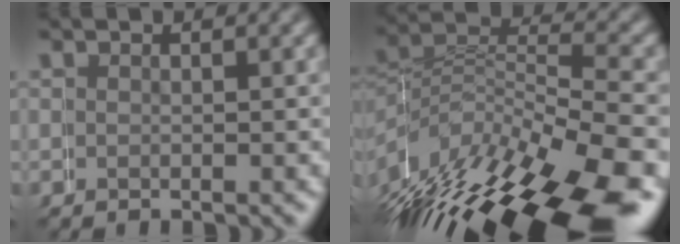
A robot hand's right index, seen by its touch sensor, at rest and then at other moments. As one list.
[{"total": 13.1, "force": [-5.4, 8.2, 8.7], "torque": [-0.156, -0.035, -0.065]}]